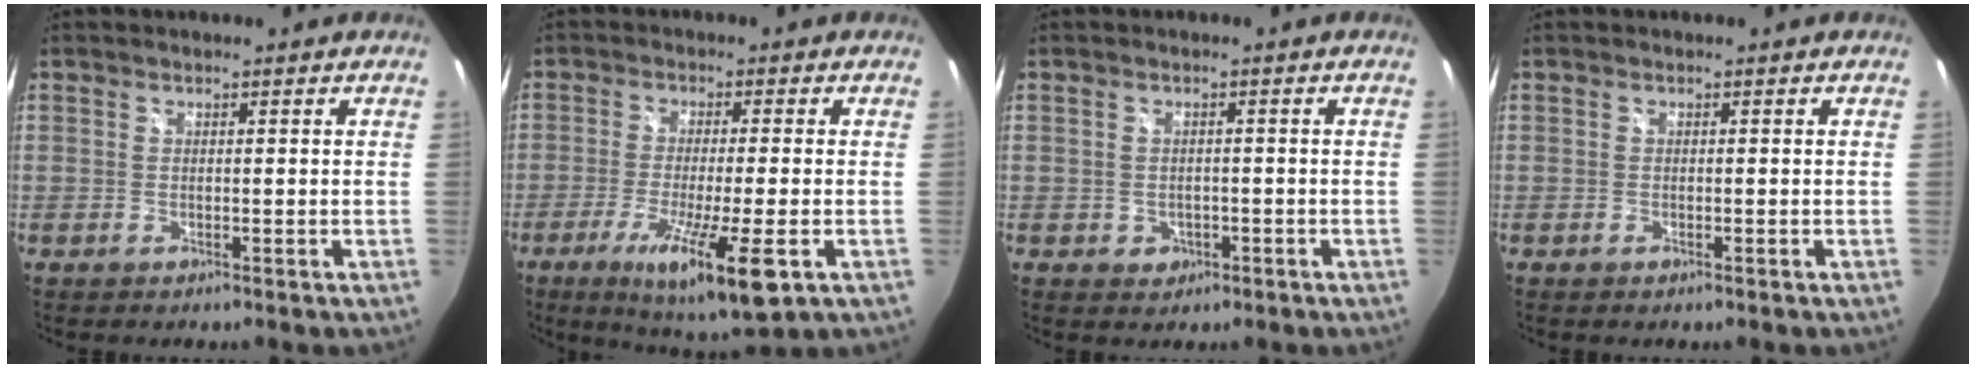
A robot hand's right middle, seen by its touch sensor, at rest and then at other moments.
{"total": 13.8, "force": [-6.1, 1.6, 12.3], "torque": [-0.234, -0.046, -0.098]}
{"total": 2.6, "force": [-0.7, 2.3, 0.8], "torque": [-0.020, 0.000, -0.003]}
{"total": 0.0}